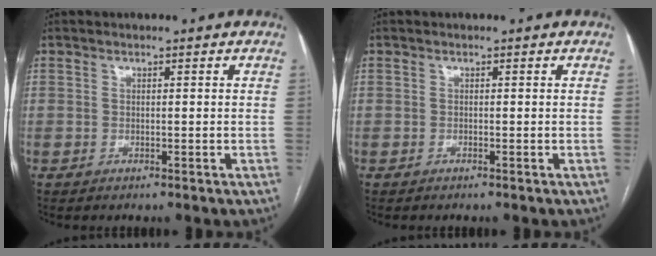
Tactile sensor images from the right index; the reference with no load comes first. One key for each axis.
{"total": 0.0}